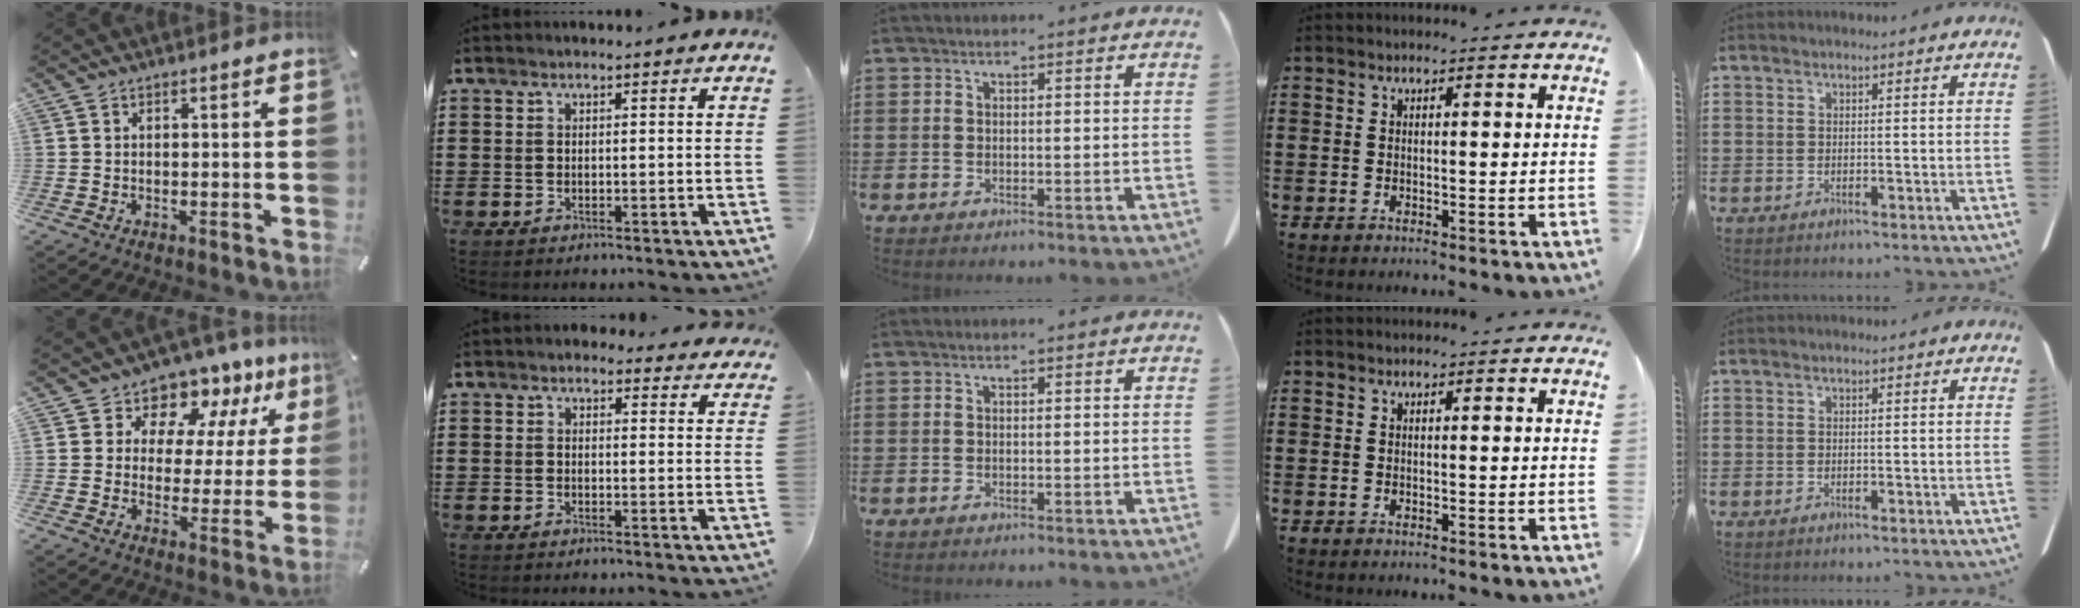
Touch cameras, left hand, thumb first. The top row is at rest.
{"thumb": {"total": 10.7, "force": [8.6, 6.2, 1.7], "torque": [-0.025, -0.086, 0.154]}, "index": {"total": 2.3, "force": [2.1, 0.8, 0.3], "torque": [-0.005, -0.004, 0.037]}}